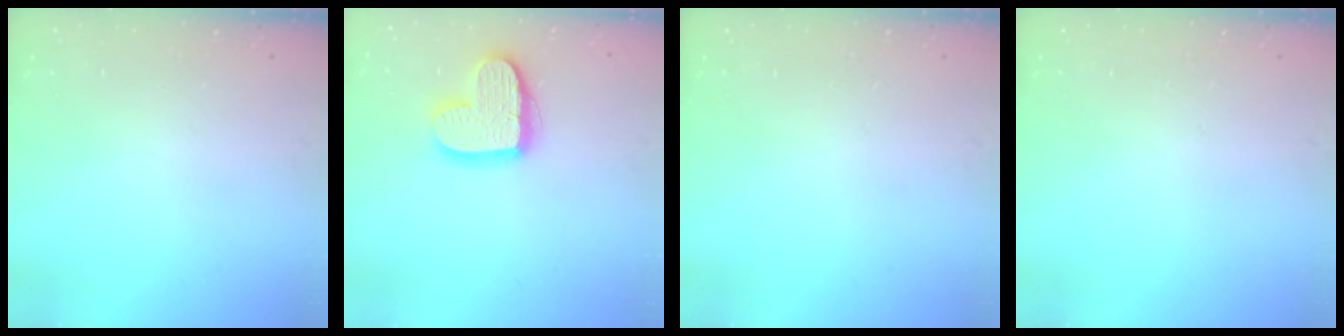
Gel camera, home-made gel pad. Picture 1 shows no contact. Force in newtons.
{"total": 14.9, "press": 14.8, "slide": 1.1}
{"total": 0.0}
{"total": 0.0}